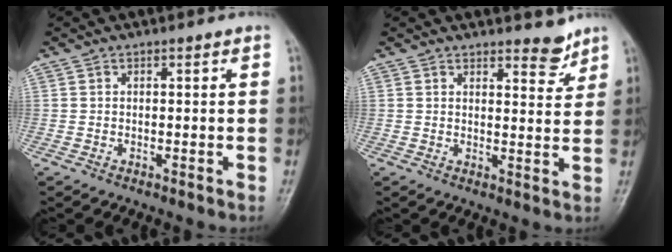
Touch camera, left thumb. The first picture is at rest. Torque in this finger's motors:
{"motor_torque": [-0.22, -0.06, -0.20, -0.13, 0.08]}